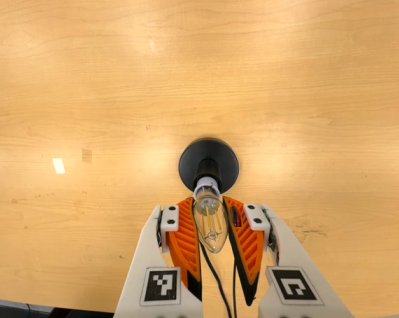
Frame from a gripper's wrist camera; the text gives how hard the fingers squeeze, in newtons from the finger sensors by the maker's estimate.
{"total": 17.2, "left": 18.5, "right": 15.8}